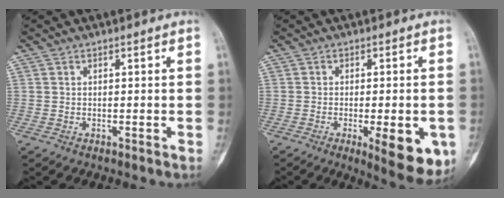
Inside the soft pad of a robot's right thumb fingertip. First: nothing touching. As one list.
[{"total": 11.4, "force": [-3.7, 3.7, 10.2], "torque": [-0.121, -0.010, -0.039]}]